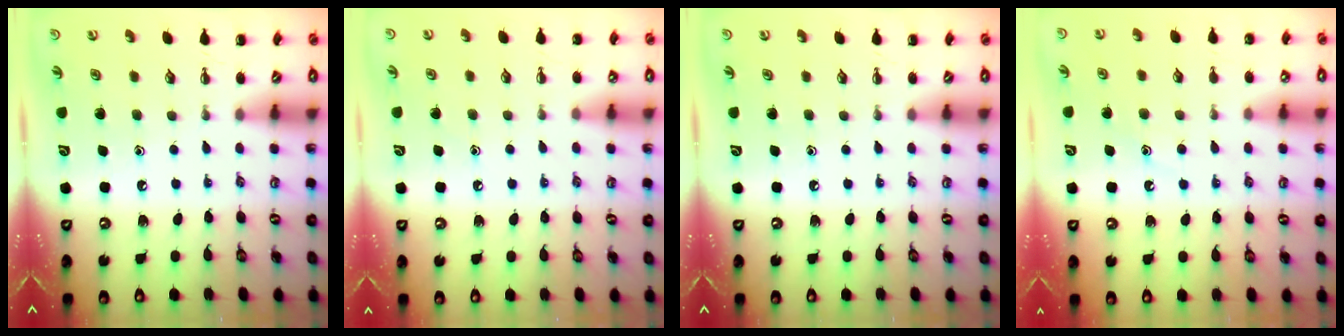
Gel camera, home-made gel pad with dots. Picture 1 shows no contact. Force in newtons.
{"total": 7.0, "press": 6.6, "slide": 2.3}
{"total": 0.0}
{"total": 8.7, "press": 8.6, "slide": 1.4}